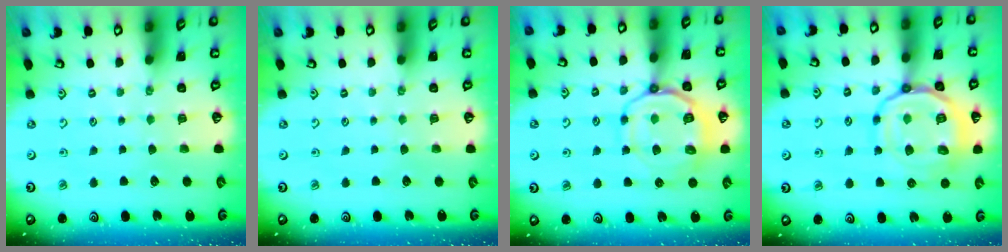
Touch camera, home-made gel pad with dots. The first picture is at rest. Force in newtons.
{"total": 0.0}
{"total": 11.9, "press": 11.8, "slide": 1.0}
{"total": 18.3, "press": 18.2, "slide": 1.9}